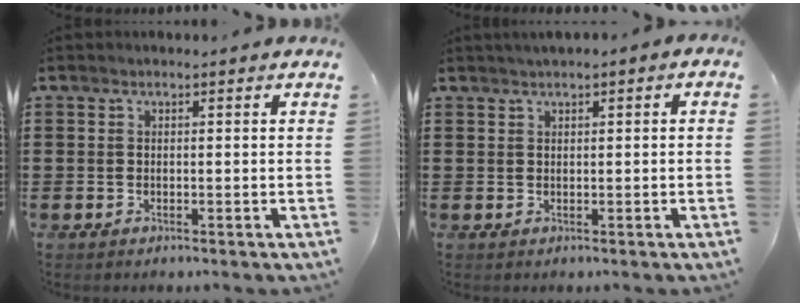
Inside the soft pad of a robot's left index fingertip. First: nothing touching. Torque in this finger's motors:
{"motor_torque": [1.29, -0.85, 0.55, 0.16]}